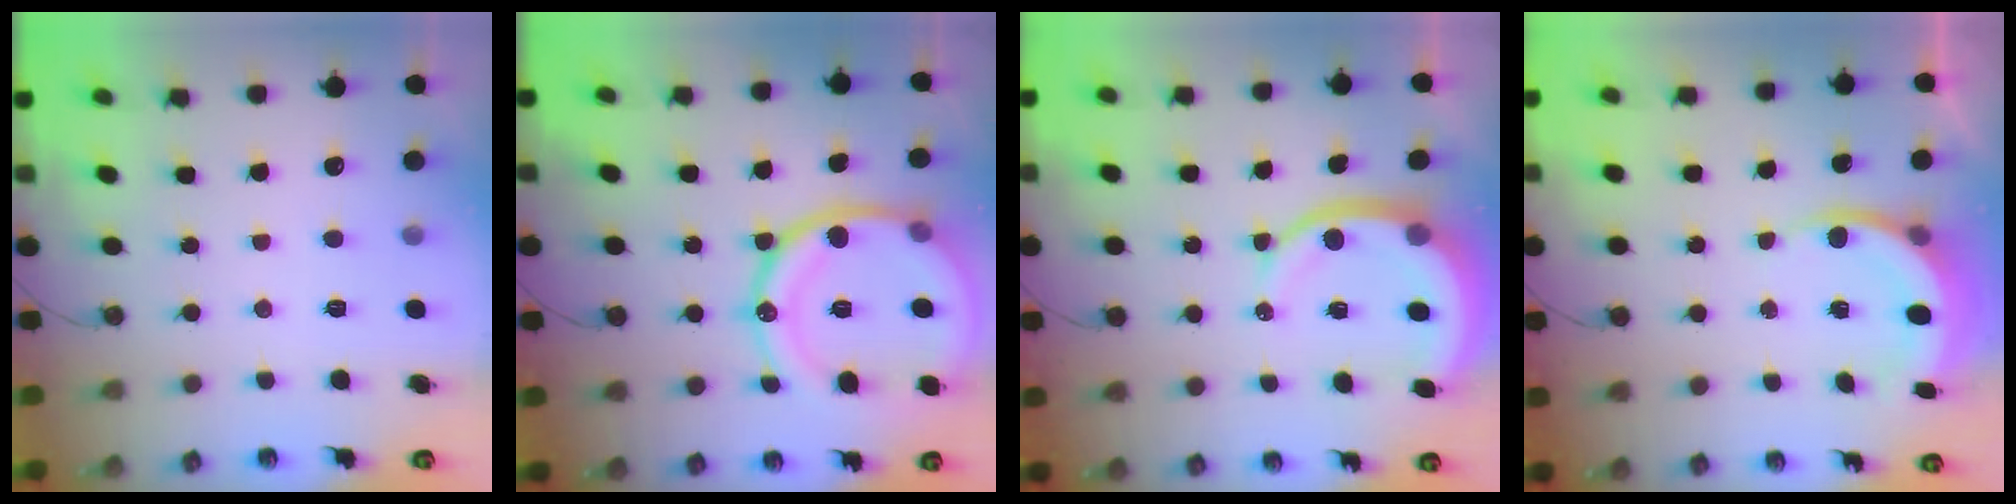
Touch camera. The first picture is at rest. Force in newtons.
{"total": 22.1, "press": 22.0, "slide": 2.6}
{"total": 10.0, "press": 9.9, "slide": 1.2}
{"total": 5.7, "press": 5.6, "slide": 1.2}